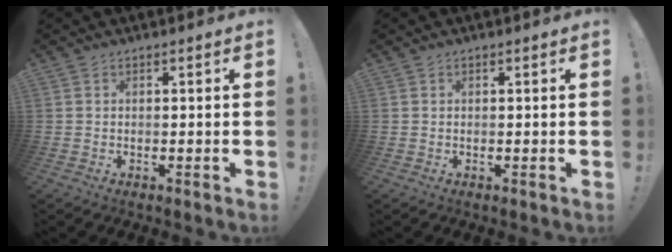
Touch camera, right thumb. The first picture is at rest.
{"total": 0.0}